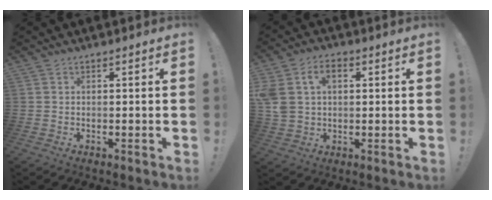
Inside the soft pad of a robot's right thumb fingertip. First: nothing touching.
{"total": 9.5, "force": [2.8, 6.6, 6.2], "torque": [-0.132, 0.004, 0.054]}